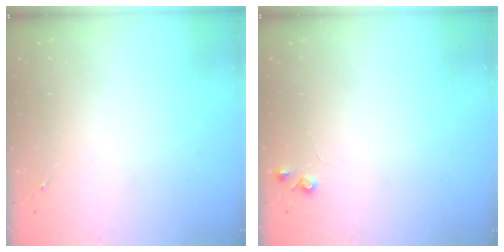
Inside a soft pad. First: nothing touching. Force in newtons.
{"total": 4.9, "press": 4.8, "slide": 0.8}